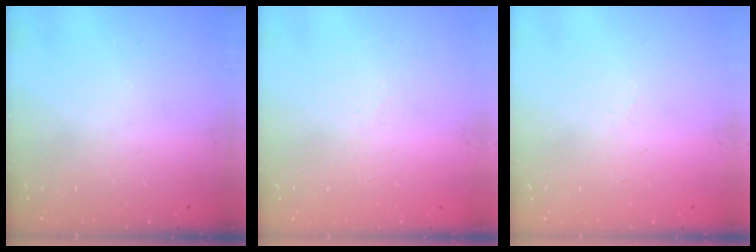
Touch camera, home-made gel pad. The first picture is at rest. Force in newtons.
{"total": 2.0, "press": 1.9, "slide": 0.5}
{"total": 2.0, "press": 1.9, "slide": 0.5}